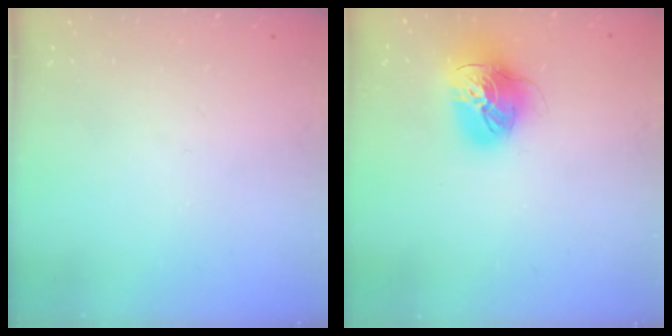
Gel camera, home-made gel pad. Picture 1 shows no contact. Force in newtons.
{"total": 16.3, "press": 16.2, "slide": 1.6}